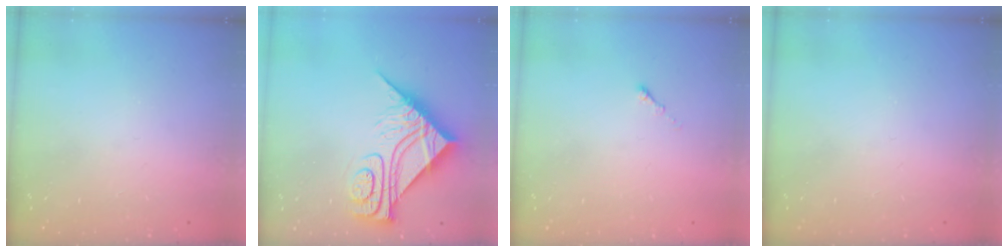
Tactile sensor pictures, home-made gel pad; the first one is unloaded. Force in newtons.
{"total": 13.3, "press": 13.2, "slide": 1.4}
{"total": 0.0}
{"total": 0.0}